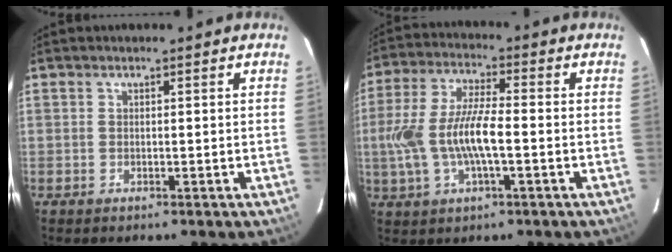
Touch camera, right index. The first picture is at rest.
{"total": 12.4, "force": [-2.2, 3.9, 11.6], "torque": [-0.245, 0.001, -0.040]}